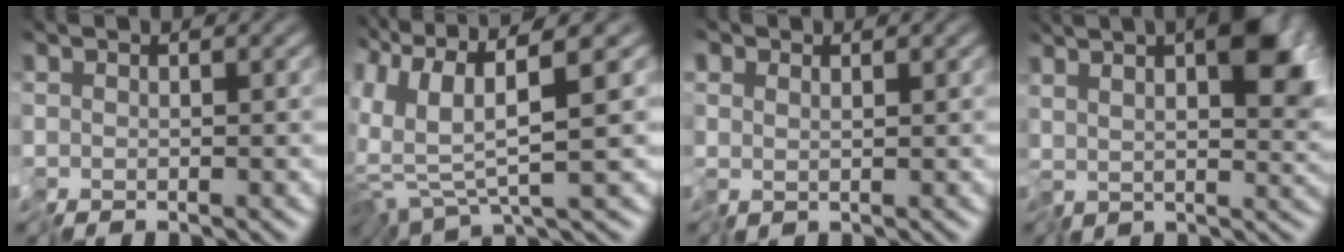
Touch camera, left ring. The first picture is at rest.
{"total": 8.1, "force": [2.9, 1.7, 7.4], "torque": [-0.162, 0.003, 0.058]}
{"total": 0.8, "force": [0.7, 0.4, 0.1], "torque": [-0.001, 0.004, 0.012]}
{"total": 9.0, "force": [3.6, 3.4, 7.5], "torque": [-0.124, 0.009, 0.064]}